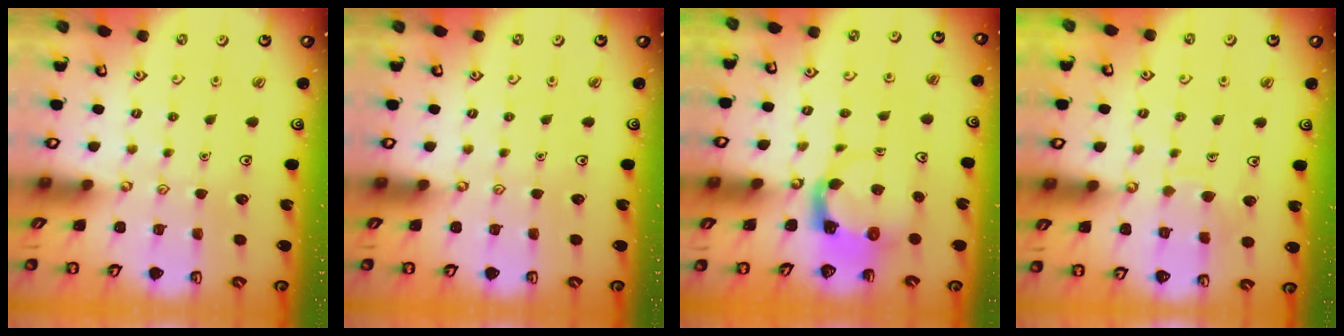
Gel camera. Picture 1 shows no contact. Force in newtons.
{"total": 0.0}
{"total": 3.9, "press": 3.8, "slide": 0.6}
{"total": 6.2, "press": 6.2, "slide": 0.6}